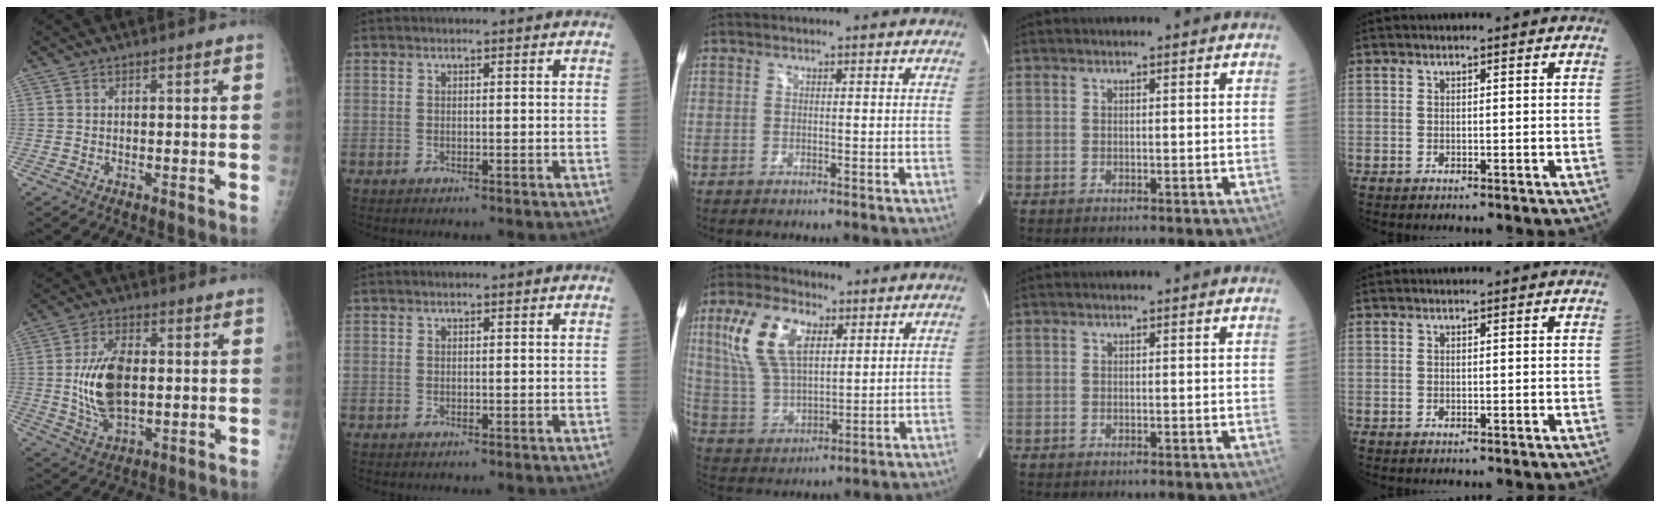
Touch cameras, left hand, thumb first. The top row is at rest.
{"thumb": {"total": 12.1, "force": [0.1, 6.7, 10.1], "torque": [-0.182, -0.001, 0.008]}, "middle": {"total": 13.1, "force": [5.2, 6.2, 10.2], "torque": [-0.224, 0.021, 0.104]}}